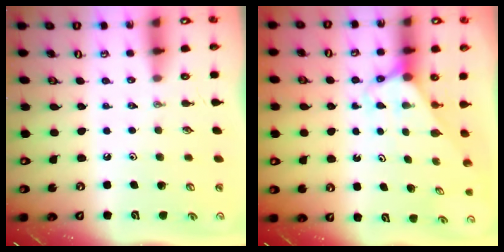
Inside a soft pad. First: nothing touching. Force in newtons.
{"total": 2.5, "press": 2.4, "slide": 0.2}